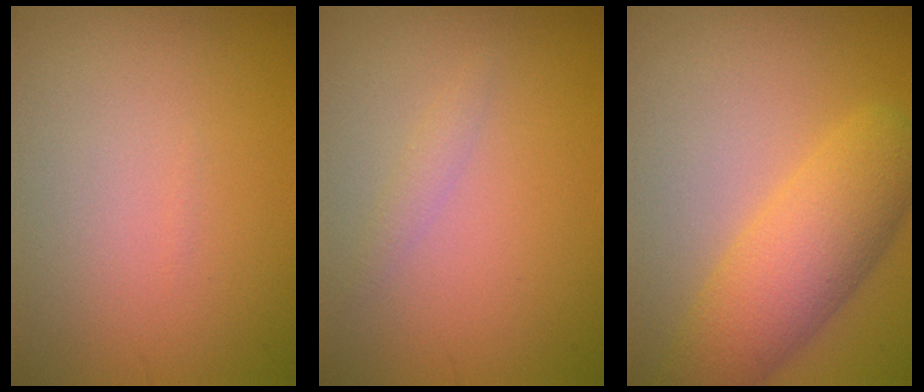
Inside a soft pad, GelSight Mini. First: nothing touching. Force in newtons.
{"total": 1.0, "press": 1.0, "slide": 0.0}
{"total": 6.4, "press": 6.4, "slide": 0.2}